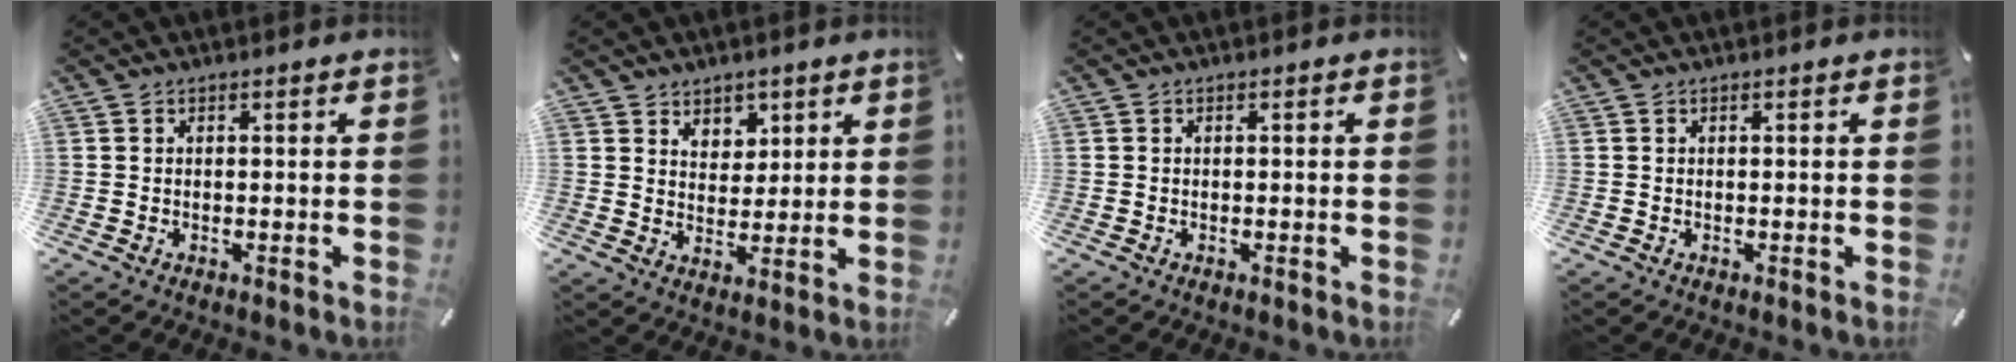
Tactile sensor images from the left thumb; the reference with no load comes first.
{"total": 5.1, "force": [3.2, 3.9, 0.3], "torque": [0.002, -0.014, 0.054]}
{"total": 0.0}
{"total": 0.0}